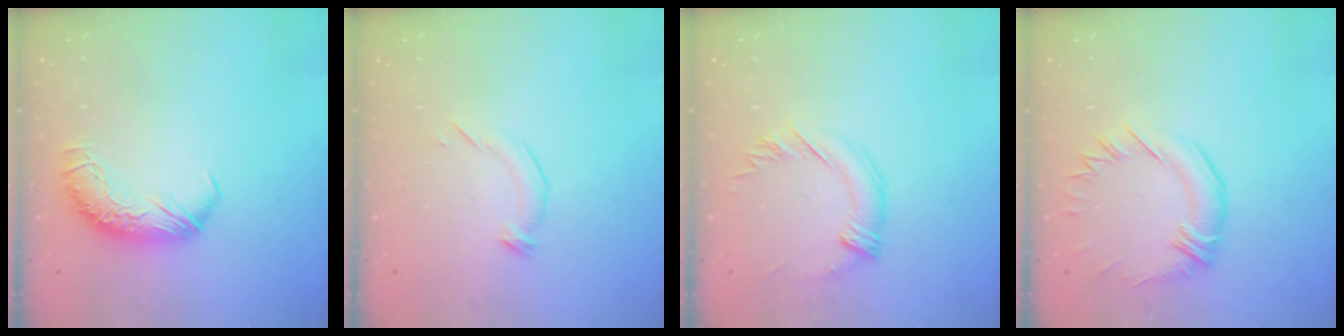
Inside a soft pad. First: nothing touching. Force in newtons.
{"total": 4.7, "press": 4.6, "slide": 1.0}
{"total": 2.1, "press": 1.8, "slide": 1.0}
{"total": 0.9, "press": 0.0, "slide": 0.9}